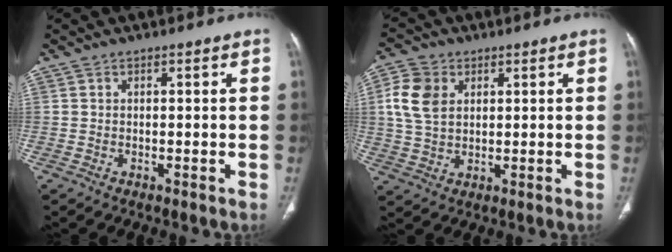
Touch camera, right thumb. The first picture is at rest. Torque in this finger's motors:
{"motor_torque": [-0.49, 0.89, 0.85, 0.08, 0.00]}